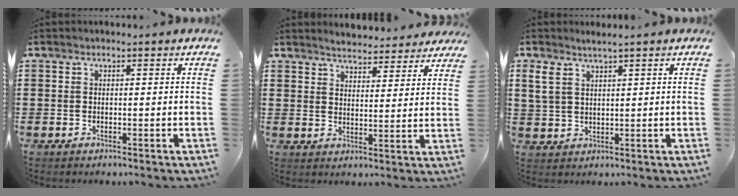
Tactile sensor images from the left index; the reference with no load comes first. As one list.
[{"total": 4.2, "force": [4.2, 0.3, 0.4], "torque": [-0.025, -0.018, 0.075]}, {"total": 2.8, "force": [1.9, 1.0, 1.9], "torque": [-0.041, 0.003, 0.035]}]